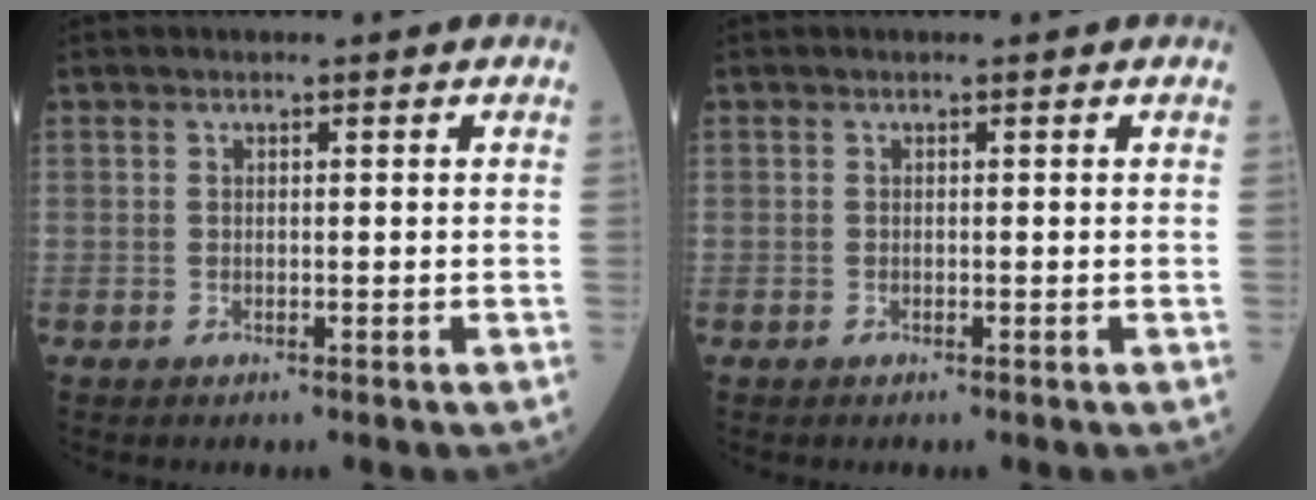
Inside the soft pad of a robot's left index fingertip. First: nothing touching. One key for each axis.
{"total": 0.0}